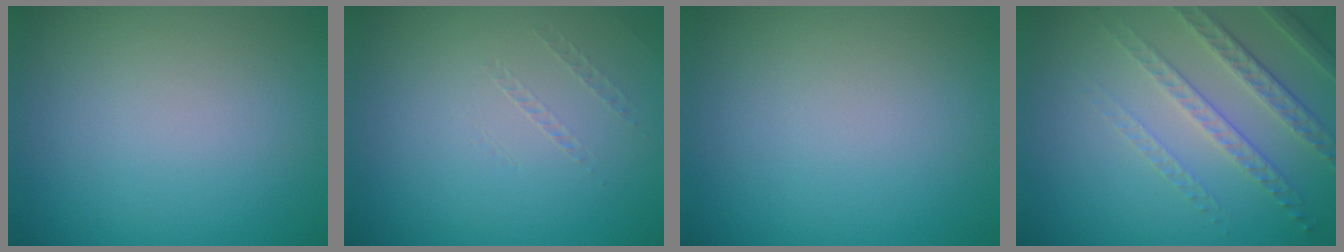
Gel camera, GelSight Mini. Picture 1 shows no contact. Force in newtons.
{"total": 0.5, "press": 0.2, "slide": 0.5}
{"total": 0.0}
{"total": 5.0, "press": 3.2, "slide": 3.9}